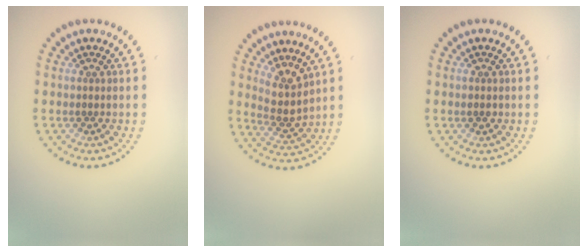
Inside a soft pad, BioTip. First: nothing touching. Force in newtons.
{"total": 3.0, "press": 2.3, "slide": 1.9}
{"total": 0.9, "press": 0.9, "slide": 0.1}